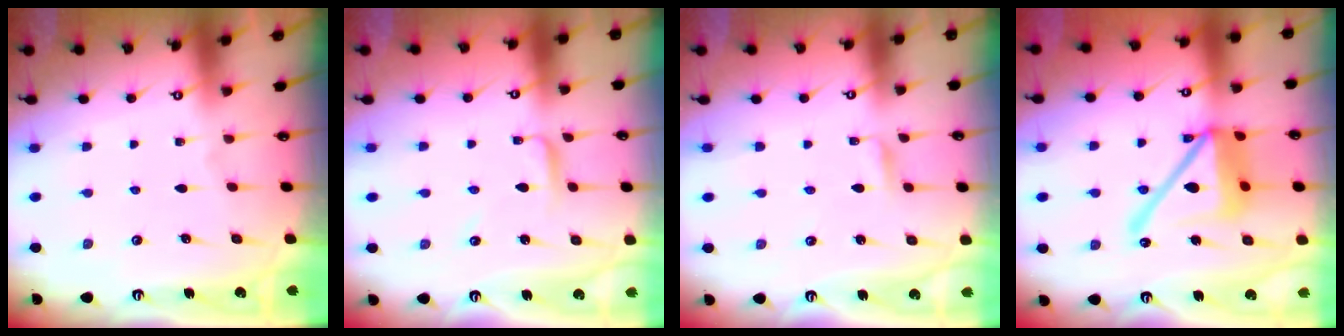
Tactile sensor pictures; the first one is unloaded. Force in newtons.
{"total": 3.0, "press": 3.0, "slide": 0.4}
{"total": 1.8, "press": 1.8, "slide": 0.3}
{"total": 16.4, "press": 16.3, "slide": 1.9}